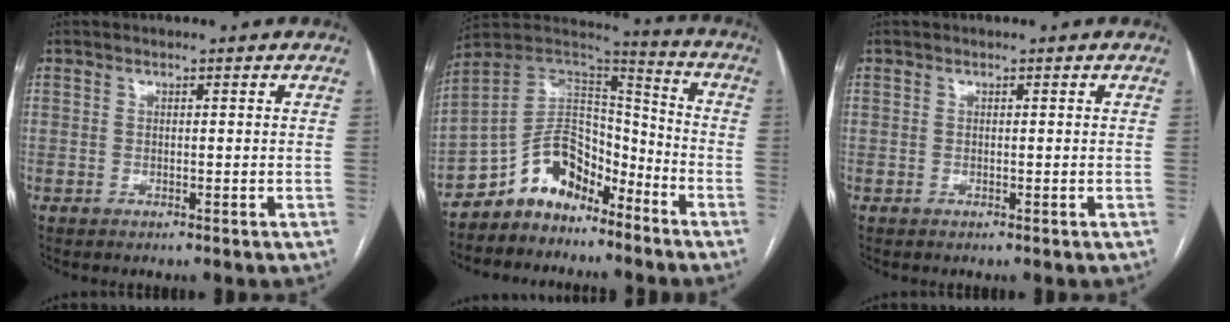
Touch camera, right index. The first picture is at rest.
{"total": 11.8, "force": [-8.6, 6.3, 5.0], "torque": [-0.089, 0.049, -0.160]}
{"total": 0.0}